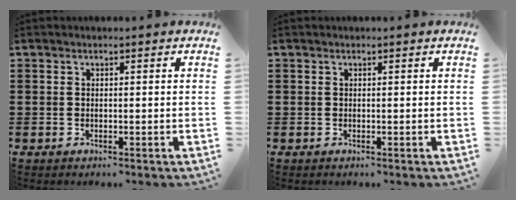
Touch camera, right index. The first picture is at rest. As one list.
[{"total": 0.0}]